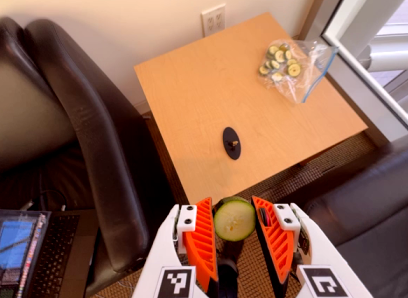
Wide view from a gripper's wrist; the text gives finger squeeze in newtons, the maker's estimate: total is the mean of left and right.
{"total": 8.3, "left": 8.1, "right": 8.5}